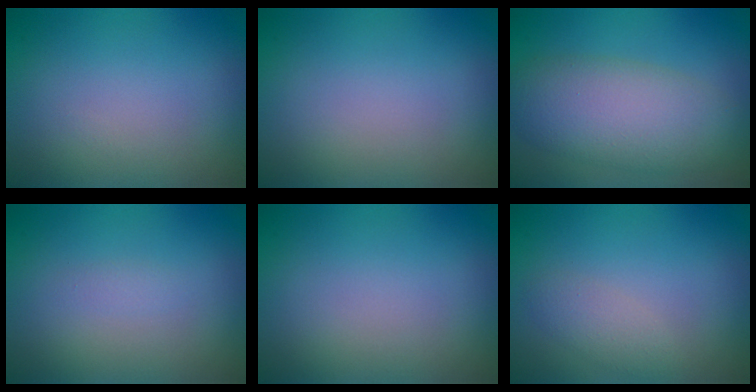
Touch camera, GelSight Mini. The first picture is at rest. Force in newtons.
{"total": 0.0}
{"total": 7.3, "press": 7.3, "slide": 0.2}
{"total": 0.6, "press": 0.6, "slide": 0.0}
{"total": 0.0}
{"total": 1.6, "press": 1.6, "slide": 0.1}